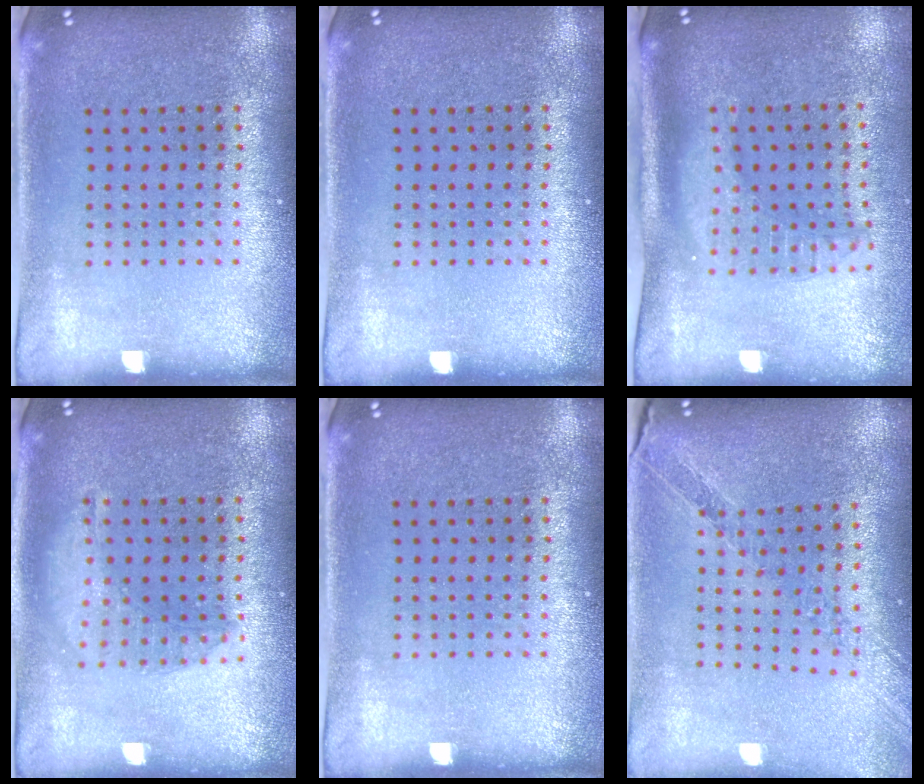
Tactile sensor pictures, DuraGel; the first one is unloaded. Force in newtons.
{"total": 0.0}
{"total": 1.9, "press": 1.6, "slide": 1.1}
{"total": 1.3, "press": 1.3, "slide": 0.4}
{"total": 0.0}
{"total": 1.1, "press": 1.1, "slide": 0.1}